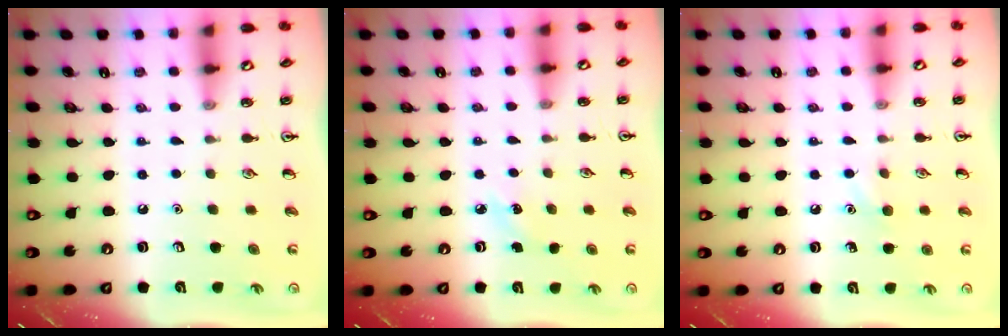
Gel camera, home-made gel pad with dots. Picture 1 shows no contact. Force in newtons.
{"total": 3.8, "press": 3.6, "slide": 1.3}
{"total": 5.3, "press": 5.1, "slide": 1.4}